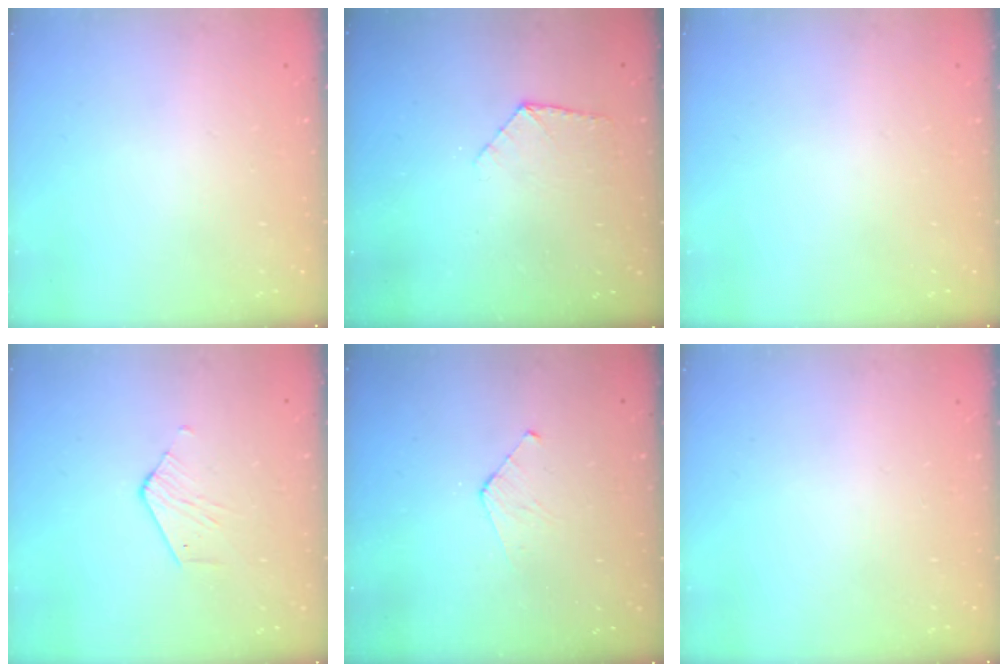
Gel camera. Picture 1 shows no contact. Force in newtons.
{"total": 7.8, "press": 7.8, "slide": 0.5}
{"total": 0.0}
{"total": 2.4, "press": 2.4, "slide": 0.2}
{"total": 3.4, "press": 3.3, "slide": 0.3}
{"total": 0.0}